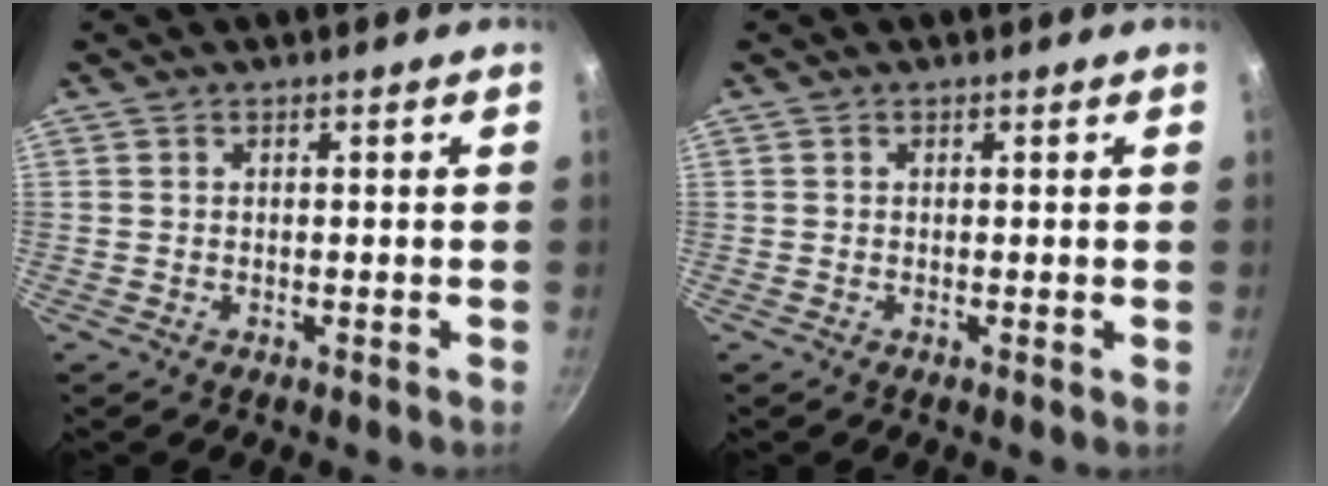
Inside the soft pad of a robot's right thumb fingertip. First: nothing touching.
{"total": 0.0}